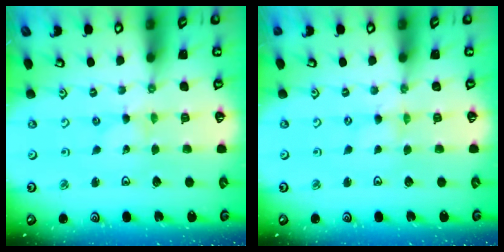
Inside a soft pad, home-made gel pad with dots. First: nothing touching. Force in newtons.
{"total": 0.0}